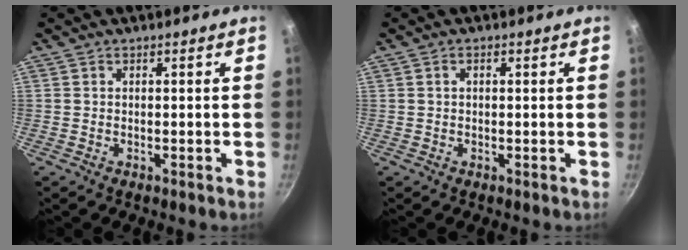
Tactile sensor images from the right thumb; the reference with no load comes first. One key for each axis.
{"total": 1.0, "fx": 0.3, "fy": 0.4, "fz": 0.8, "tx": -0.015, "ty": 0.003, "tz": 0.006}